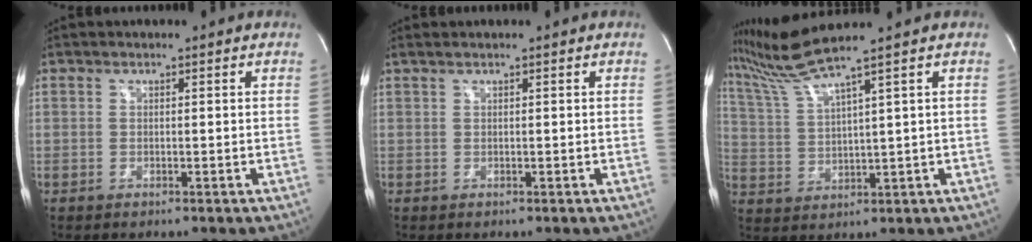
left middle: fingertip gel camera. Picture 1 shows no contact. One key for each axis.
{"total": 0.9, "fx": 0.7, "fy": -0.1, "fz": 0.6, "tx": -0.018, "ty": 0.016, "tz": 0.018}
{"total": 5.2, "fx": 4.3, "fy": -2.4, "fz": 1.7, "tx": -0.054, "ty": -0.001, "tz": 0.101}